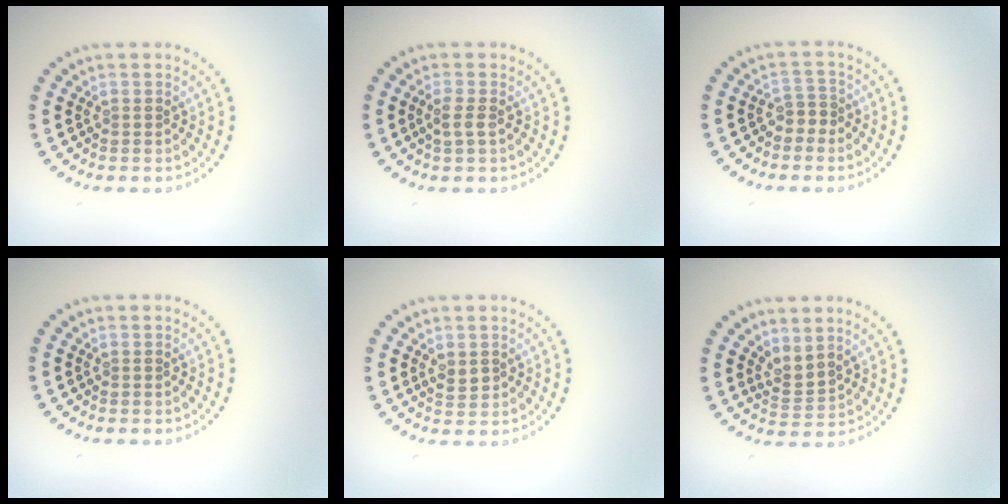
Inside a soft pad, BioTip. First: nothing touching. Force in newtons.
{"total": 1.3, "press": 1.2, "slide": 0.5}
{"total": 1.7, "press": 1.2, "slide": 1.2}
{"total": 0.0}
{"total": 1.4, "press": 1.4, "slide": 0.2}
{"total": 2.1, "press": 1.4, "slide": 1.6}